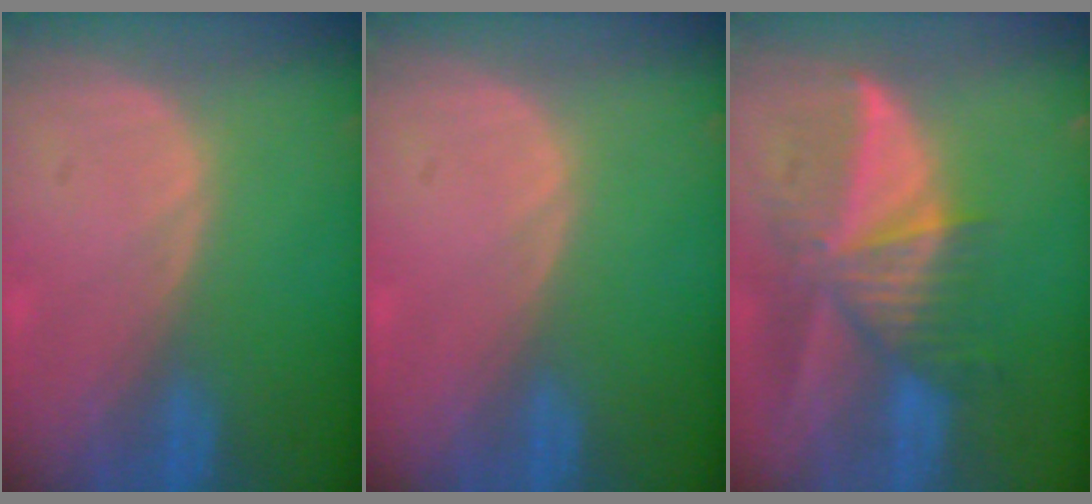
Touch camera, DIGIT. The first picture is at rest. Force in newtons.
{"total": 0.0}
{"total": 9.8, "press": 8.6, "slide": 4.7}